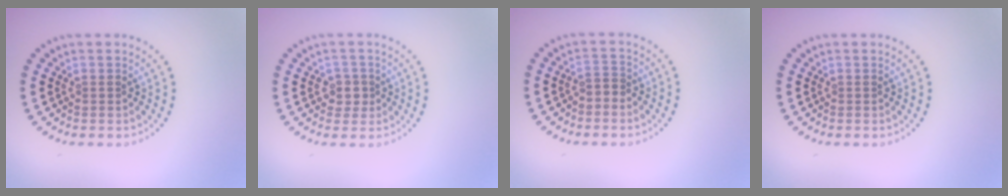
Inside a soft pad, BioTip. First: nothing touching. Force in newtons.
{"total": 1.6, "press": 1.4, "slide": 0.9}
{"total": 1.1, "press": 0.9, "slide": 0.6}
{"total": 0.0}